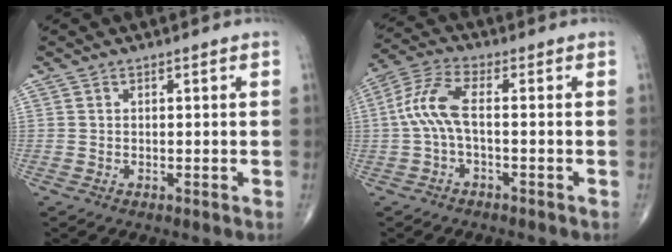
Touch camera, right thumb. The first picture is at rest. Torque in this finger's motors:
{"motor_torque": [0.03, 0.46, 0.66, -0.24, 0.09]}